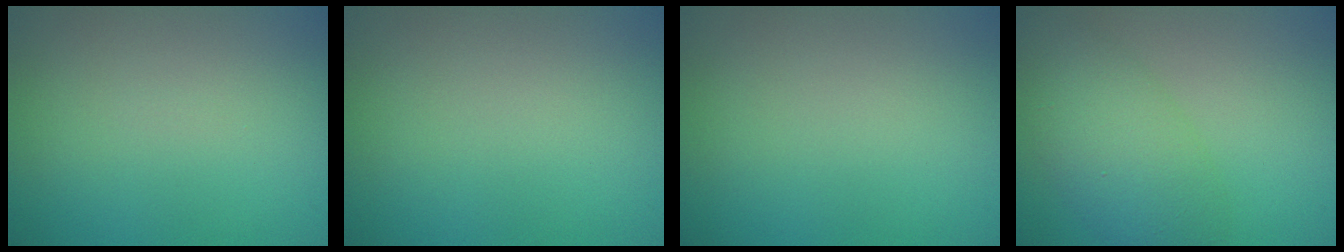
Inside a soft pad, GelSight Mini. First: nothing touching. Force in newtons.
{"total": 0.0}
{"total": 0.0}
{"total": 4.6, "press": 4.6, "slide": 0.4}